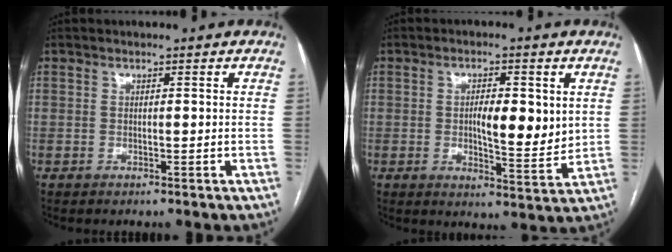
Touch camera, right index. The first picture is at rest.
{"total": 7.5, "force": [1.0, 2.3, 7.1], "torque": [-0.109, -0.006, 0.018]}